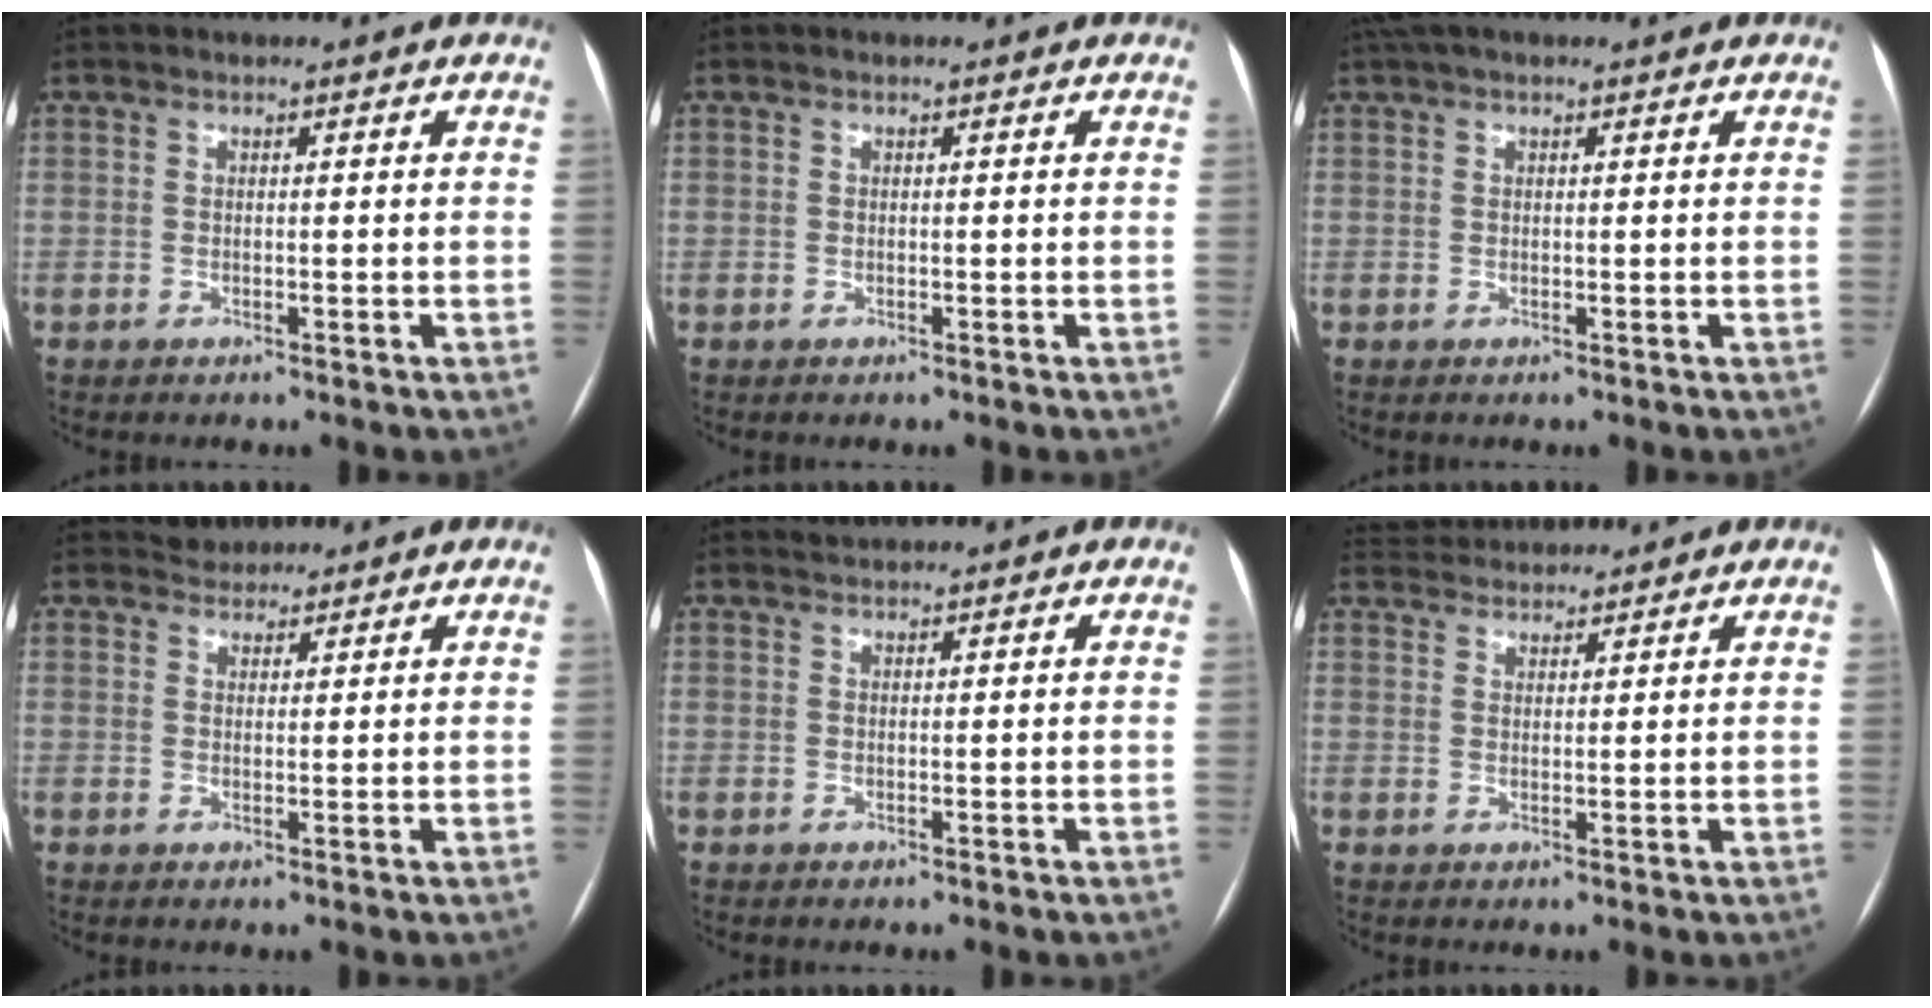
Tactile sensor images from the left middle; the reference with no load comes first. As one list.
[{"total": 0.0}, {"total": 3.4, "force": [2.6, 0.8, 2.0], "torque": [-0.040, 0.039, 0.048]}, {"total": 2.2, "force": [2.0, 0.9, -0.3], "torque": [0.004, 0.009, 0.031]}, {"total": 0.7, "force": [0.6, 0.0, -0.2], "torque": [-0.008, 0.004, 0.014]}, {"total": 5.5, "force": [5.3, 1.0, 0.6], "torque": [-0.015, 0.032, 0.091]}]